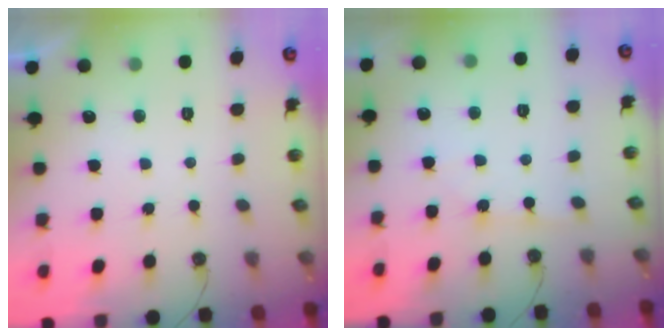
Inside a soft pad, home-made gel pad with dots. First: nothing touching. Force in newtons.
{"total": 2.4, "press": 2.3, "slide": 0.4}